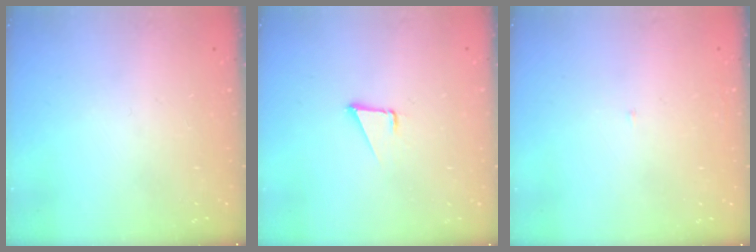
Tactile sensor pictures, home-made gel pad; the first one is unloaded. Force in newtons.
{"total": 1.7, "press": 1.7, "slide": 0.1}
{"total": 2.0, "press": 2.0, "slide": 0.2}